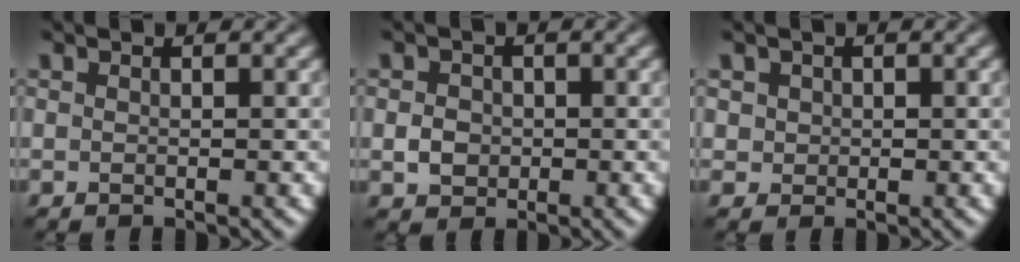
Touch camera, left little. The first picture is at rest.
{"total": 1.9, "force": [-0.2, 1.7, 0.9], "torque": [-0.012, -0.001, -0.008]}
{"total": 1.7, "force": [0.6, 1.5, 0.5], "torque": [-0.009, 0.003, 0.018]}